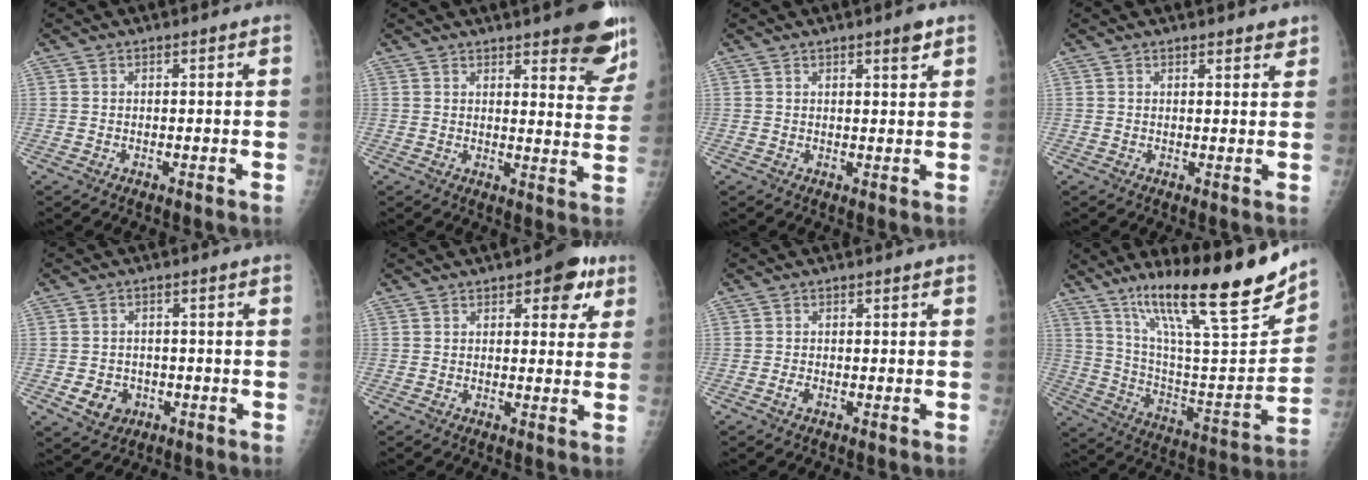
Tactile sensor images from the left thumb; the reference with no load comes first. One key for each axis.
{"total": 12.8, "fx": 9.1, "fy": 3.5, "fz": 8.3, "tx": -0.061, "ty": -0.053, "tz": 0.103}
{"total": 2.8, "fx": 1.8, "fy": 0.6, "fz": 2.0, "tx": -0.025, "ty": -0.011, "tz": 0.025}
{"total": 2.8, "fx": 2.4, "fy": 0.8, "fz": 1.1, "tx": 0.002, "ty": -0.010, "tz": 0.028}
{"total": 5.1, "fx": -1.6, "fy": 4.3, "fz": 2.1, "tx": -0.018, "ty": 0.006, "tz": -0.018}
{"total": 6.9, "fx": 3.3, "fy": 3.4, "fz": 4.9, "tx": -0.027, "ty": -0.008, "tz": 0.032}
{"total": 1.2, "fx": -0.6, "fy": 0.6, "fz": 0.9, "tx": -0.019, "ty": 0.000, "tz": -0.012}
{"total": 25.9, "fx": 17.8, "fy": 4.5, "fz": 18.3, "tx": -0.273, "ty": -0.072, "tz": 0.303}